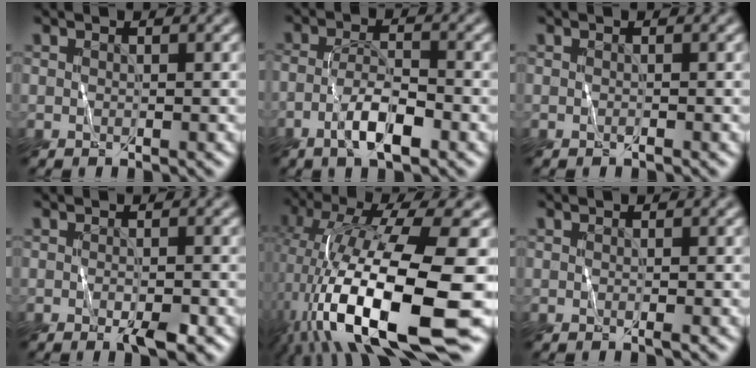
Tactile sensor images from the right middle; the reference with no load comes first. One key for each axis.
{"total": 4.2, "fx": -2.1, "fy": 1.2, "fz": 3.5, "tx": -0.067, "ty": 0.003, "tz": -0.043}
{"total": 0.0}
{"total": 2.3, "fx": -0.9, "fy": 0.6, "fz": 2.0, "tx": -0.032, "ty": -0.002, "tz": -0.014}
{"total": 15.5, "fx": -4.2, "fy": 4.2, "fz": 14.3, "tx": -0.257, "ty": -0.005, "tz": -0.063}
{"total": 0.6, "fx": 0.0, "fy": 0.1, "fz": 0.6, "tx": -0.009, "ty": 0.000, "tz": -0.001}